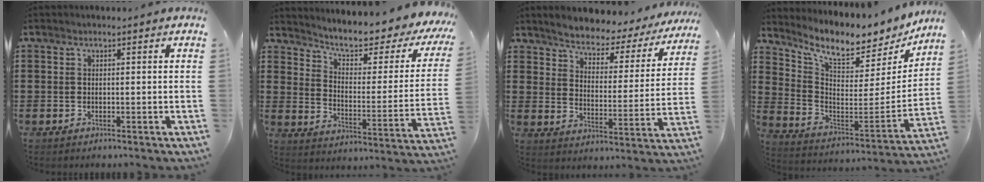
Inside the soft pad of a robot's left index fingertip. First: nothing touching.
{"total": 5.6, "force": [4.7, 1.2, 2.9], "torque": [-0.069, -0.036, 0.072]}
{"total": 3.9, "force": [3.7, 0.6, 0.8], "torque": [-0.042, -0.034, 0.055]}
{"total": 8.3, "force": [7.2, 1.7, 3.7], "torque": [-0.093, -0.067, 0.117]}